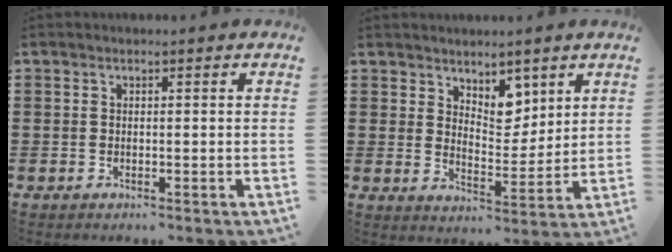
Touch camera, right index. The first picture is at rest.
{"total": 5.7, "force": [4.3, 3.1, 1.9], "torque": [-0.038, -0.013, 0.076]}